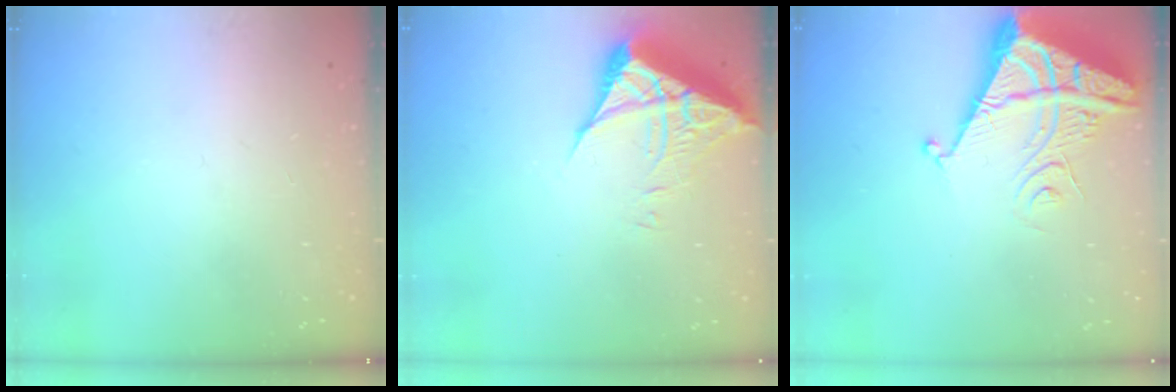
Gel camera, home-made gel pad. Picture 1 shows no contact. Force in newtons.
{"total": 7.2, "press": 7.2, "slide": 0.6}
{"total": 8.5, "press": 8.4, "slide": 0.9}